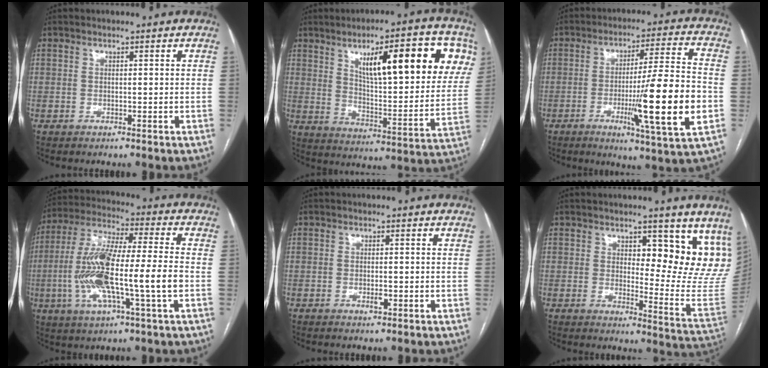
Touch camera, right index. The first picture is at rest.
{"total": 22.9, "force": [9.8, 5.5, 19.9], "torque": [-0.280, 0.018, 0.146]}
{"total": 16.7, "force": [-4.0, -0.3, 16.2], "torque": [-0.255, -0.019, -0.065]}
{"total": 16.9, "force": [-3.0, 1.5, 16.6], "torque": [-0.333, 0.000, -0.057]}
{"total": 1.3, "force": [-0.4, 0.5, 1.2], "torque": [-0.022, -0.001, -0.005]}
{"total": 13.1, "force": [8.9, 4.1, 8.7], "torque": [-0.081, -0.036, 0.095]}